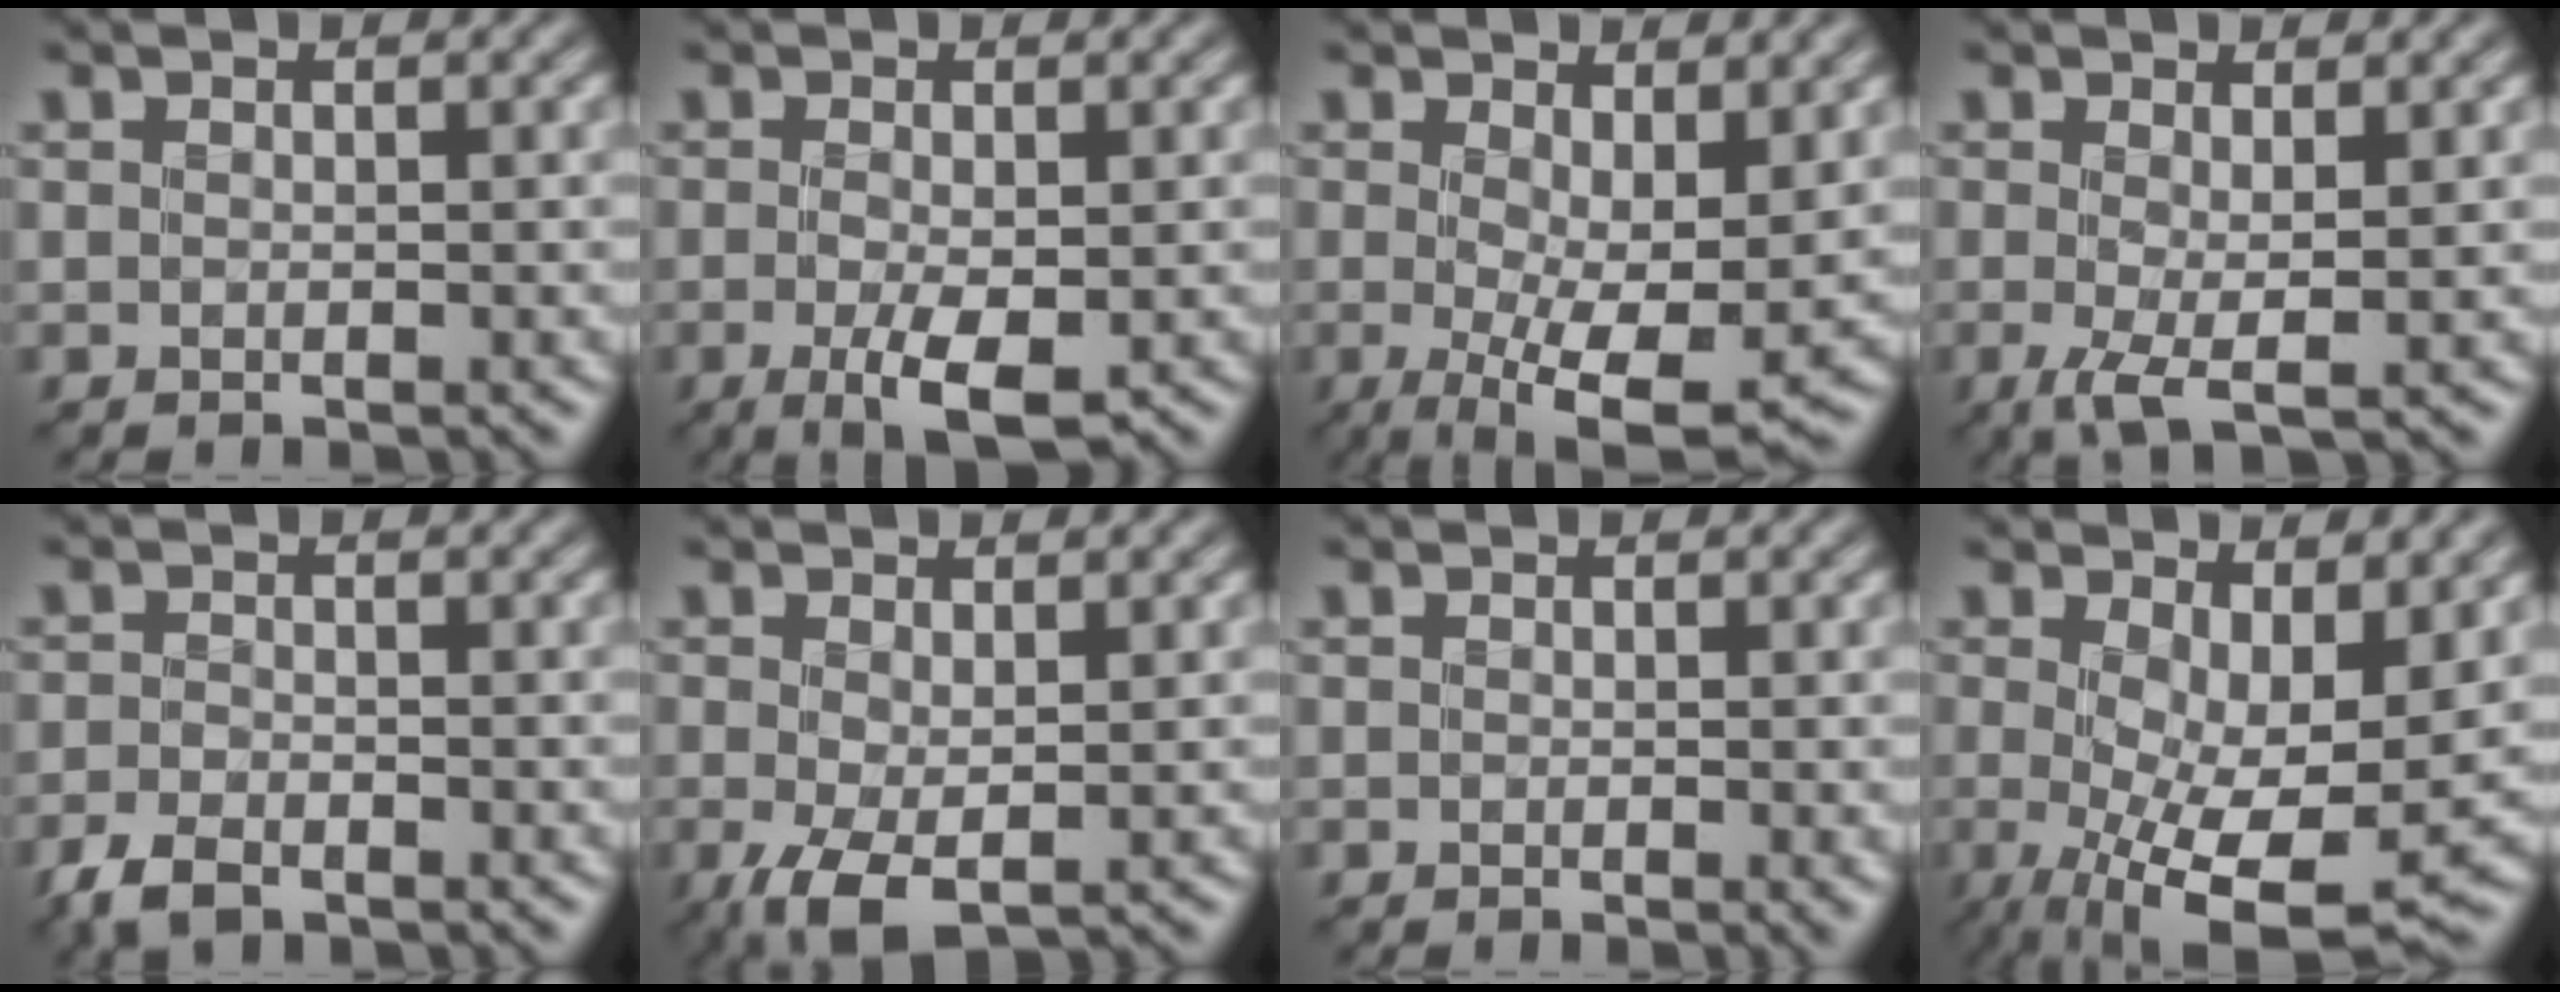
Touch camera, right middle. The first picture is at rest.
{"total": 3.5, "force": [-1.0, 1.0, 3.2], "torque": [-0.062, -0.011, -0.017]}
{"total": 8.1, "force": [0.0, 2.8, 7.6], "torque": [-0.123, -0.019, 0.001]}
{"total": 2.8, "force": [-0.2, 0.5, 2.7], "torque": [-0.055, -0.007, -0.005]}
{"total": 2.5, "force": [-1.9, 1.0, 1.3], "torque": [-0.031, -0.005, -0.043]}
{"total": 3.5, "force": [-0.6, 1.5, 3.1], "torque": [-0.074, -0.008, -0.011]}
{"total": 0.7, "force": [0.1, 0.0, 0.7], "torque": [-0.009, -0.001, 0.001]}
{"total": 9.6, "force": [-0.4, 3.6, 8.9], "torque": [-0.150, -0.020, -0.001]}